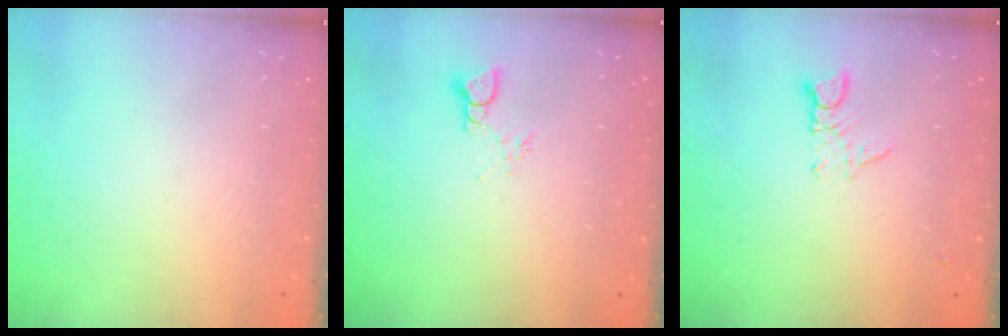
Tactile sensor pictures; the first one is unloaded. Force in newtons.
{"total": 2.3, "press": 2.3, "slide": 0.1}
{"total": 3.1, "press": 3.1, "slide": 0.2}